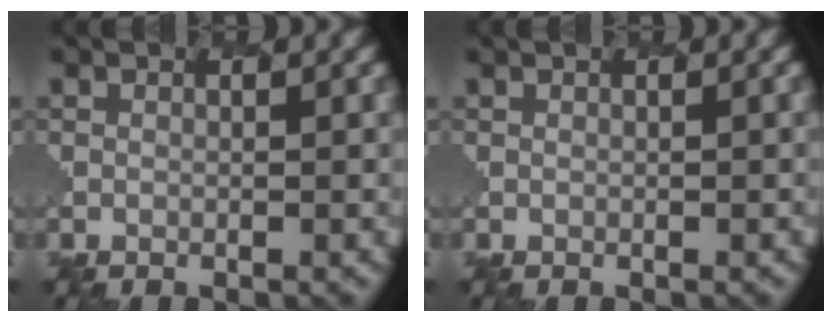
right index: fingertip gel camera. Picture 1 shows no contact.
{"total": 1.9, "force": [0.4, 1.1, 1.6], "torque": [-0.009, 0.015, -0.001]}